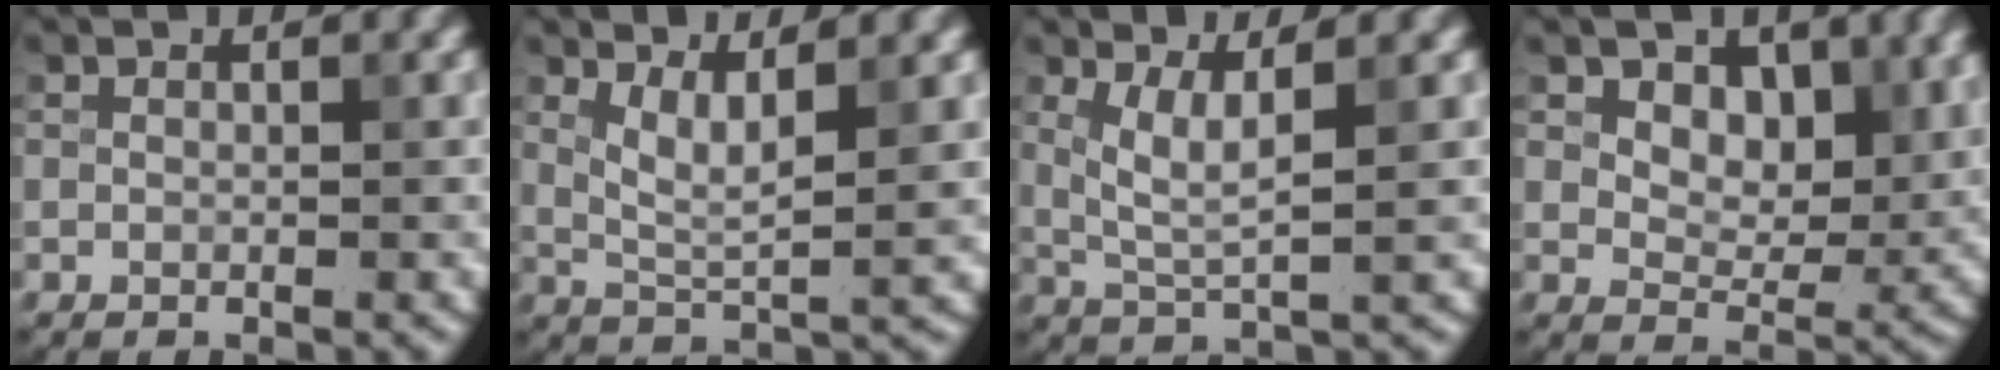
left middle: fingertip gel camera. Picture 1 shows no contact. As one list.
[{"total": 3.3, "force": [1.5, 0.7, 2.9], "torque": [-0.058, -0.008, 0.033]}, {"total": 3.2, "force": [1.1, 0.6, 2.9], "torque": [-0.065, -0.007, 0.028]}, {"total": 5.7, "force": [2.6, 3.7, 3.4], "torque": [-0.051, -0.017, 0.031]}]